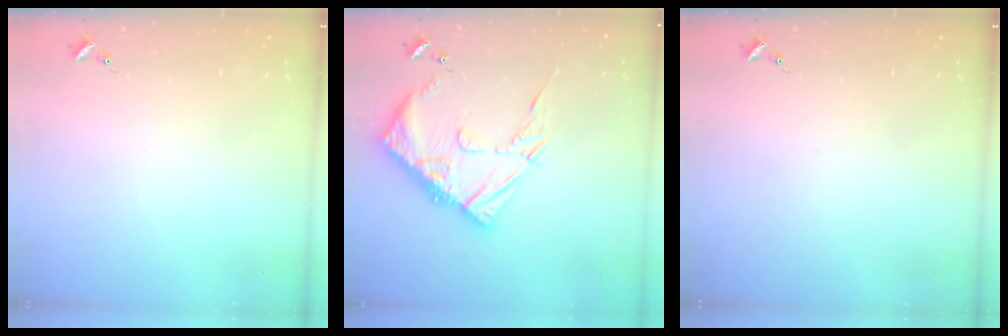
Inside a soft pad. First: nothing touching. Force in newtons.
{"total": 15.6, "press": 15.5, "slide": 1.4}
{"total": 0.0}